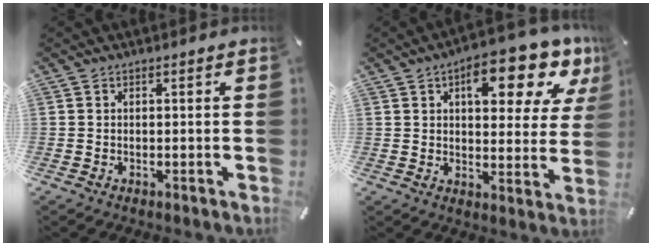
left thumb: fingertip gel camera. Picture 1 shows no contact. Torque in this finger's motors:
{"motor_torque": [2.20, 2.23, 0.54, -0.46, 0.15]}